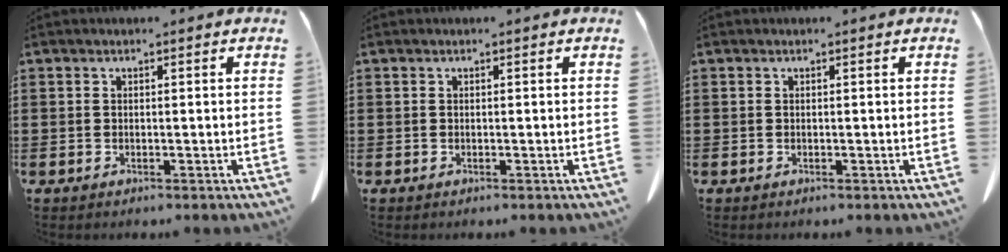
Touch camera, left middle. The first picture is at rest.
{"total": 0.0}
{"total": 0.0}